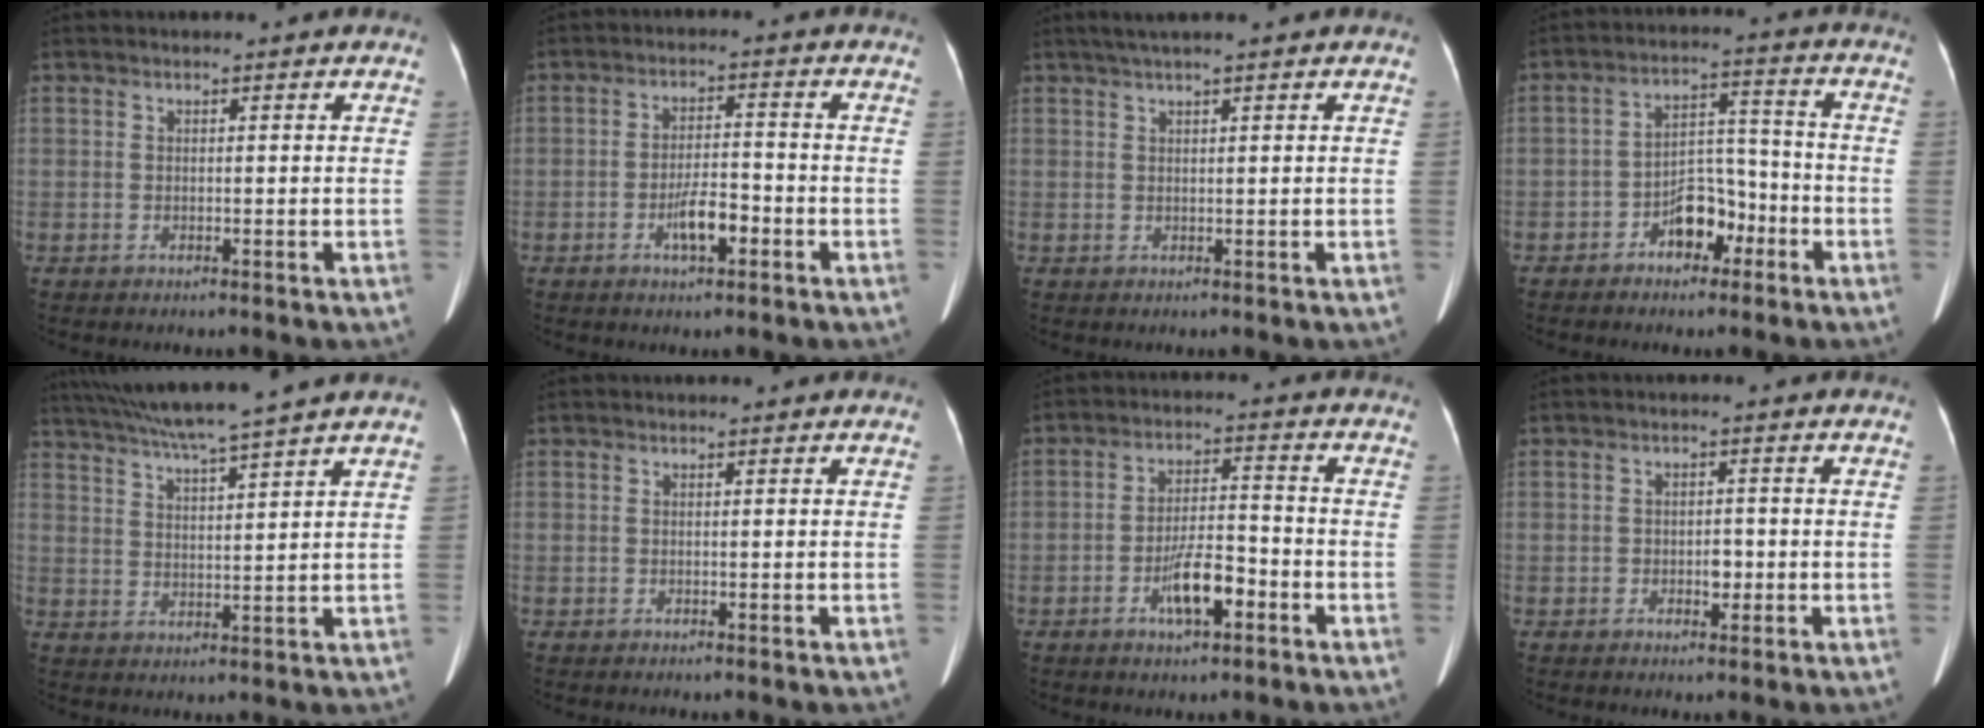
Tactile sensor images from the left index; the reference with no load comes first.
{"total": 5.0, "force": [-2.2, 1.5, 4.2], "torque": [-0.079, 0.003, -0.038]}
{"total": 4.0, "force": [3.1, -0.3, 2.5], "torque": [-0.043, 0.027, 0.057]}
{"total": 6.9, "force": [-3.7, 3.8, 4.4], "torque": [-0.076, 0.028, -0.061]}
{"total": 11.1, "force": [9.5, -2.1, 5.3], "torque": [-0.093, 0.008, 0.153]}
{"total": 0.0}
{"total": 6.8, "force": [-3.2, 2.0, 5.7], "torque": [-0.111, 0.005, -0.054]}
{"total": 2.4, "force": [-0.7, 1.4, 1.8], "torque": [-0.024, 0.004, -0.007]}